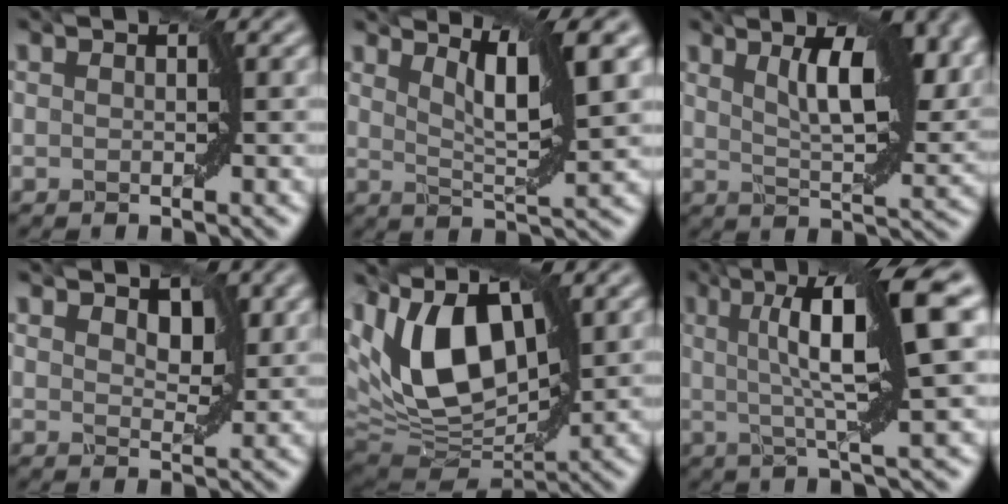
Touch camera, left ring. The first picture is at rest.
{"total": 6.7, "force": [3.7, 1.2, 5.5], "torque": [-0.081, 0.008, 0.069]}
{"total": 10.0, "force": [4.8, 3.2, 8.1], "torque": [-0.113, 0.018, 0.074]}
{"total": 2.8, "force": [1.6, 1.4, 1.9], "torque": [-0.035, -0.004, 0.027]}
{"total": 12.3, "force": [3.6, 6.6, 9.7], "torque": [-0.192, 0.011, 0.056]}
{"total": 11.0, "force": [3.2, 1.8, 10.4], "torque": [-0.142, 0.015, 0.048]}